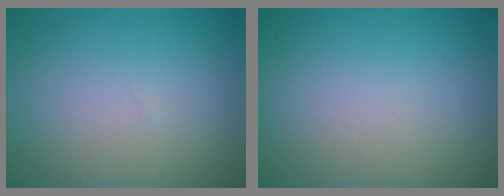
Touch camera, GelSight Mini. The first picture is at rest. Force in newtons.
{"total": 0.0}